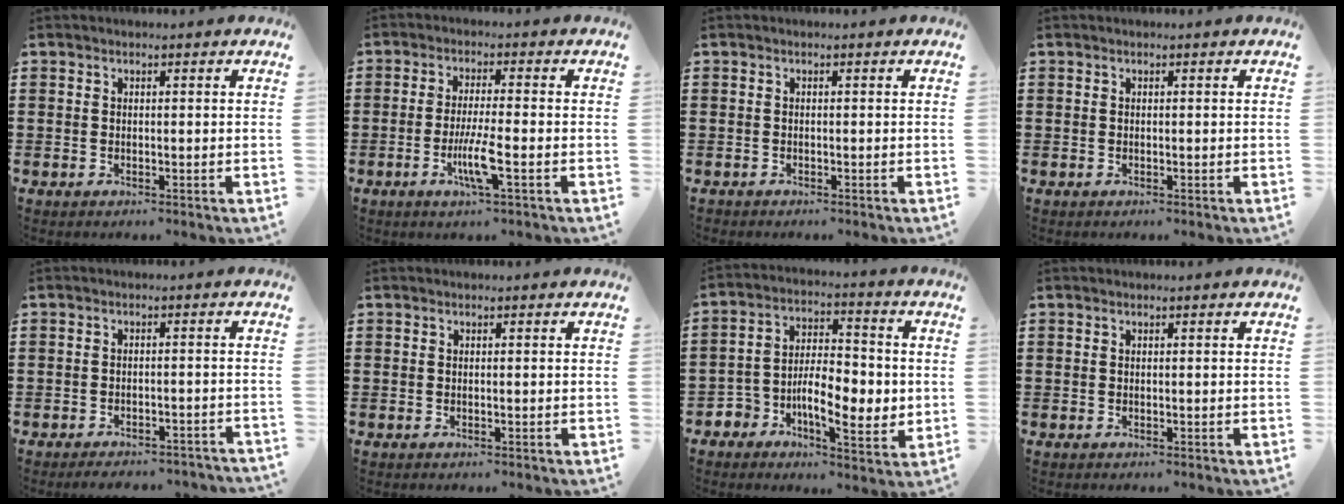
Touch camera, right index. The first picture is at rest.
{"total": 5.9, "force": [-2.1, 0.5, 5.5], "torque": [-0.111, -0.017, -0.040]}
{"total": 0.8, "force": [-0.7, 0.2, -0.3], "torque": [0.006, 0.004, -0.017]}
{"total": 0.0}
{"total": 2.6, "force": [-2.6, 0.1, 0.2], "torque": [-0.007, -0.001, -0.053]}
{"total": 0.0}
{"total": 8.0, "force": [-2.2, 4.6, 6.1], "torque": [-0.111, 0.000, -0.041]}
{"total": 0.0}